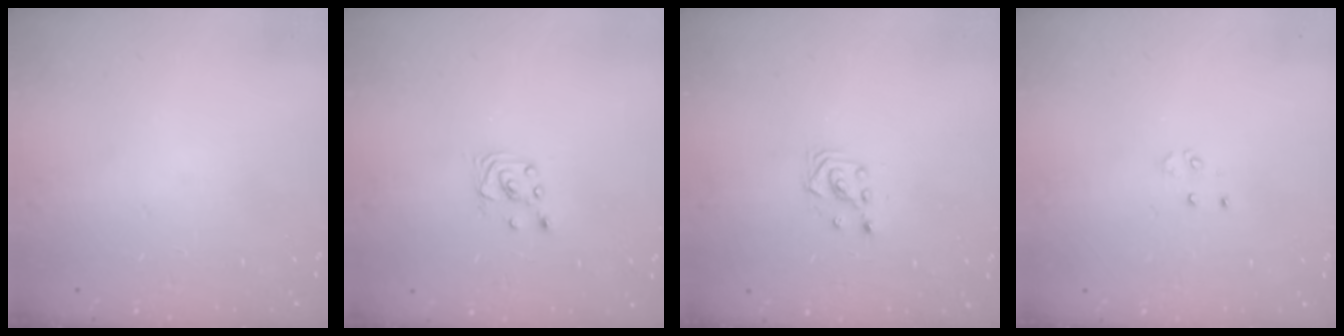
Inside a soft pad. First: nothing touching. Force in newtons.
{"total": 1.6, "press": 1.6, "slide": 0.0}
{"total": 2.9, "press": 2.9, "slide": 0.3}
{"total": 3.1, "press": 3.1, "slide": 0.6}